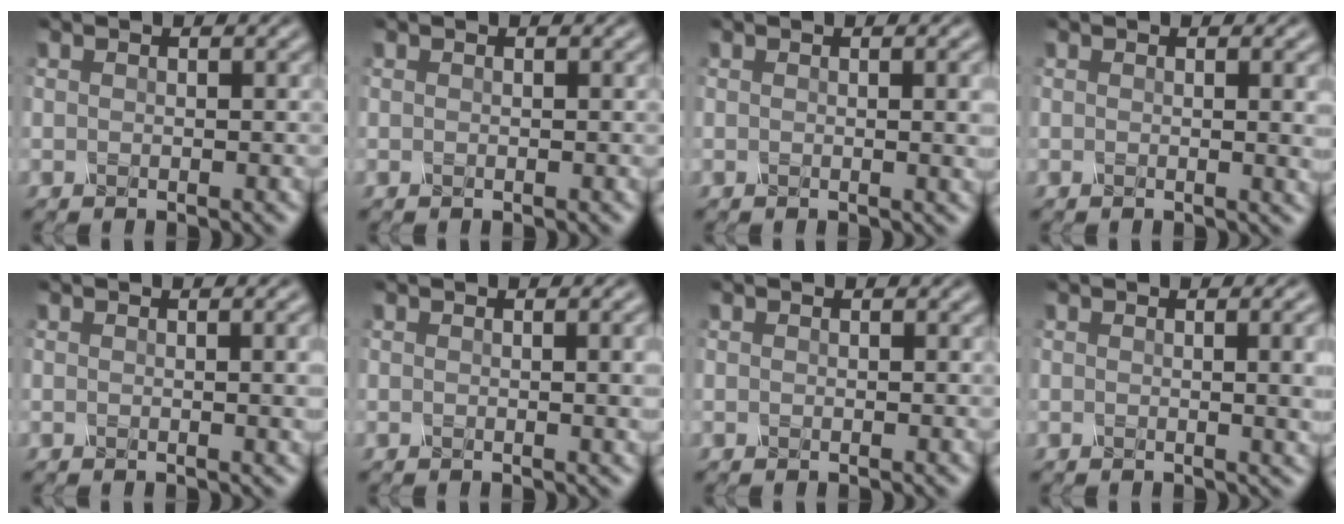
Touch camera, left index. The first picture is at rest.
{"total": 0.0}
{"total": 2.7, "force": [0.3, 0.8, 2.6], "torque": [-0.023, 0.003, 0.000]}
{"total": 2.7, "force": [0.3, 0.9, 2.6], "torque": [-0.021, 0.000, 0.001]}
{"total": 3.0, "force": [0.2, 0.9, 2.8], "torque": [-0.024, 0.005, -0.002]}
{"total": 3.0, "force": [0.2, 0.9, 2.9], "torque": [-0.025, 0.005, -0.002]}
{"total": 0.0}
{"total": 4.8, "force": [0.4, 1.9, 4.4], "torque": [-0.030, 0.007, 0.006]}